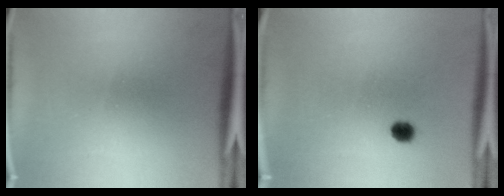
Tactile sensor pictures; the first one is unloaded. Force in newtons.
{"total": 1.9}